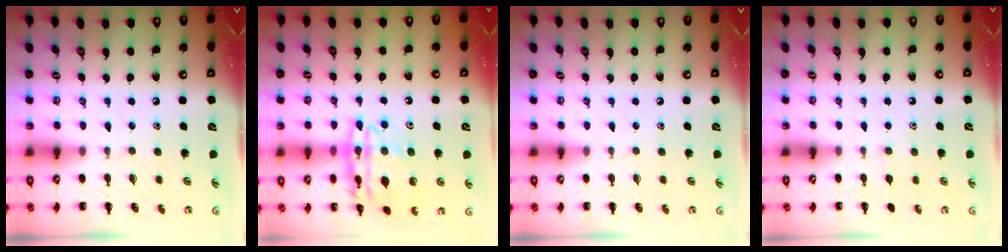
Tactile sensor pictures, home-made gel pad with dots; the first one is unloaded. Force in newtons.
{"total": 17.7, "press": 17.6, "slide": 2.0}
{"total": 0.0}
{"total": 2.3, "press": 2.0, "slide": 1.1}